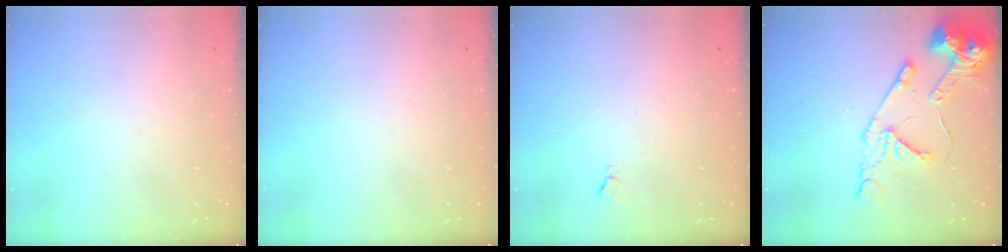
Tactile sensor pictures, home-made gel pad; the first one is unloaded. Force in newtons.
{"total": 0.0}
{"total": 2.8, "press": 2.8, "slide": 0.6}
{"total": 16.5, "press": 16.4, "slide": 1.9}